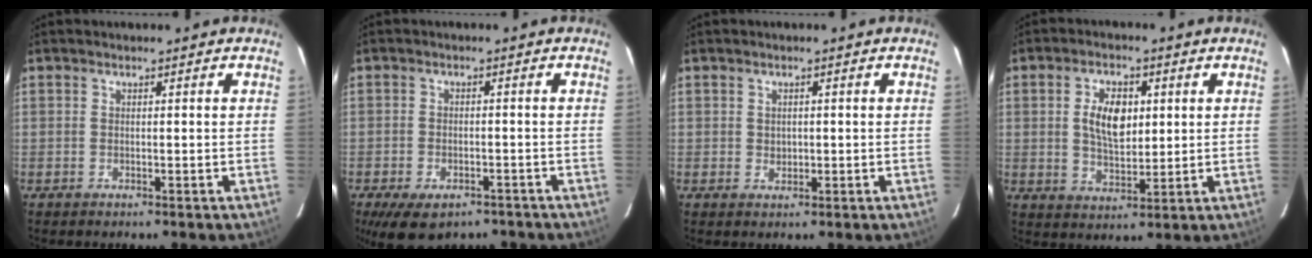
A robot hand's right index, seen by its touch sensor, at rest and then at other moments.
{"total": 10.2, "force": [-7.0, 5.1, 5.4], "torque": [-0.116, -0.021, -0.099]}
{"total": 1.6, "force": [0.1, 1.5, 0.6], "torque": [-0.005, 0.002, 0.003]}
{"total": 8.2, "force": [1.7, 4.5, 6.6], "torque": [-0.121, 0.007, 0.035]}